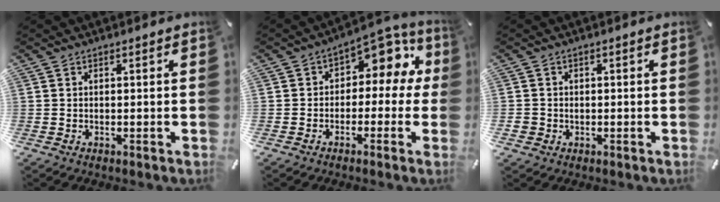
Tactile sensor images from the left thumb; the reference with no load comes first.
{"total": 9.7, "force": [3.0, 6.5, 6.6], "torque": [-0.084, -0.017, 0.050]}
{"total": 2.5, "force": [-0.5, 2.4, 0.4], "torque": [-0.006, 0.004, -0.012]}